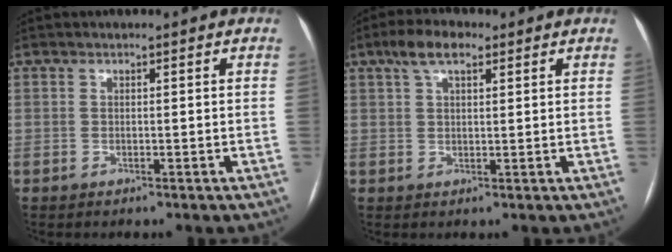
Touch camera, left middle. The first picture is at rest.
{"total": 5.2, "force": [3.1, 1.9, 3.7], "torque": [-0.075, 0.021, 0.056]}